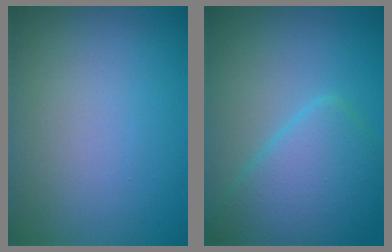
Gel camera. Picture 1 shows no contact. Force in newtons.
{"total": 6.1, "press": 6.1, "slide": 0.2}